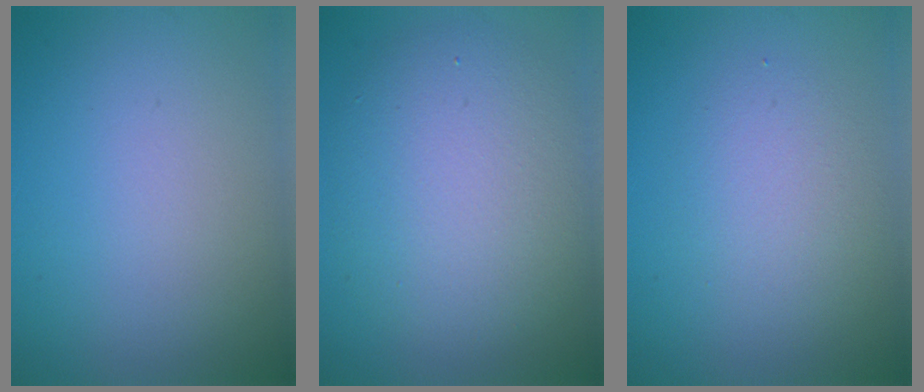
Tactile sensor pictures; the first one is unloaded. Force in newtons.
{"total": 7.3, "press": 7.3, "slide": 0.3}
{"total": 2.6, "press": 2.6, "slide": 0.1}